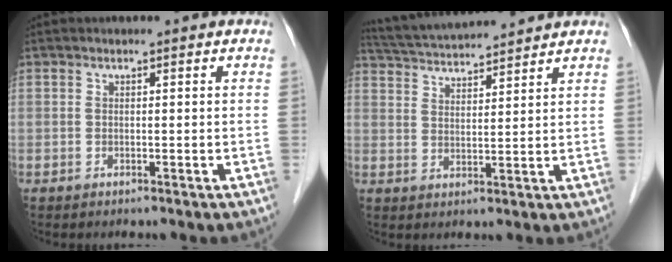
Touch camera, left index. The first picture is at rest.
{"total": 11.3, "force": [10.7, 0.2, 3.7], "torque": [-0.079, 0.029, 0.176]}